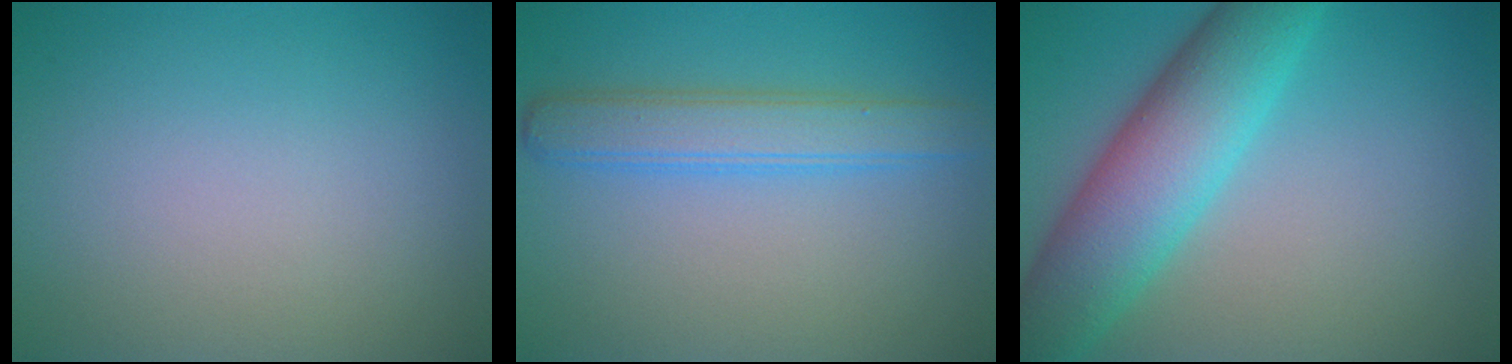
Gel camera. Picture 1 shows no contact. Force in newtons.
{"total": 3.7, "press": 3.7, "slide": 0.1}
{"total": 8.5, "press": 8.5, "slide": 0.1}